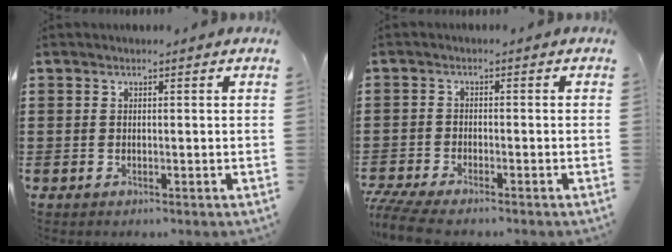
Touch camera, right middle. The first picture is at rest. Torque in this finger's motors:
{"motor_torque": [1.07, -0.37, 0.30, 0.04]}